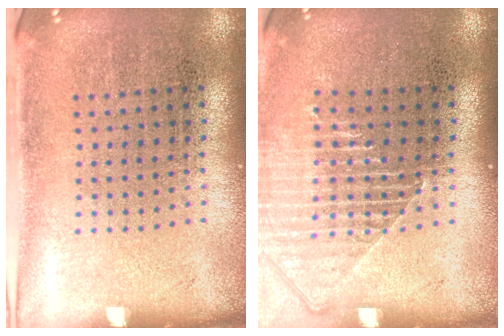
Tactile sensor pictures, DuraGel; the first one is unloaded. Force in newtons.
{"total": 1.3, "press": 1.3, "slide": 0.4}